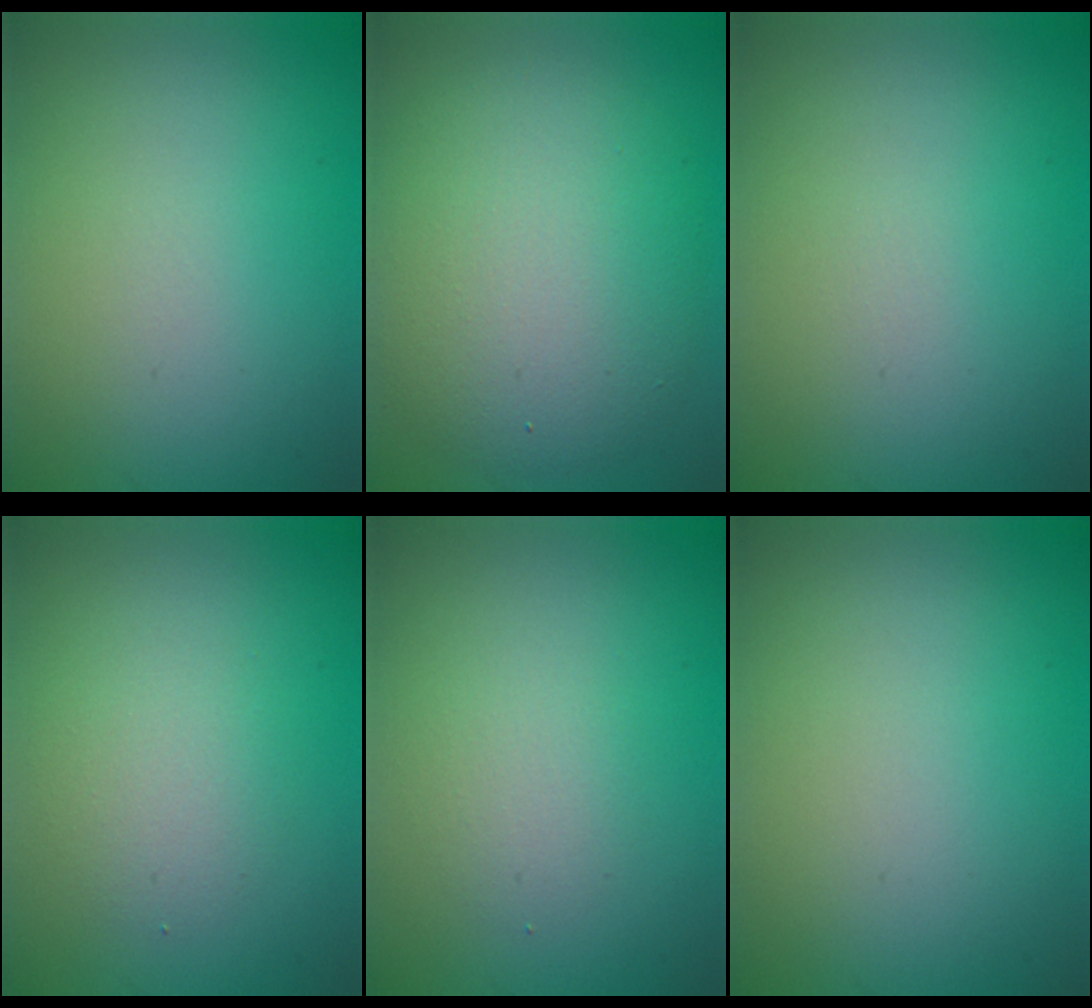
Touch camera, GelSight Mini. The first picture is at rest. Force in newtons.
{"total": 8.1, "press": 8.0, "slide": 0.2}
{"total": 0.0}
{"total": 2.5, "press": 2.5, "slide": 0.1}
{"total": 1.9, "press": 1.9, "slide": 0.2}
{"total": 0.0}